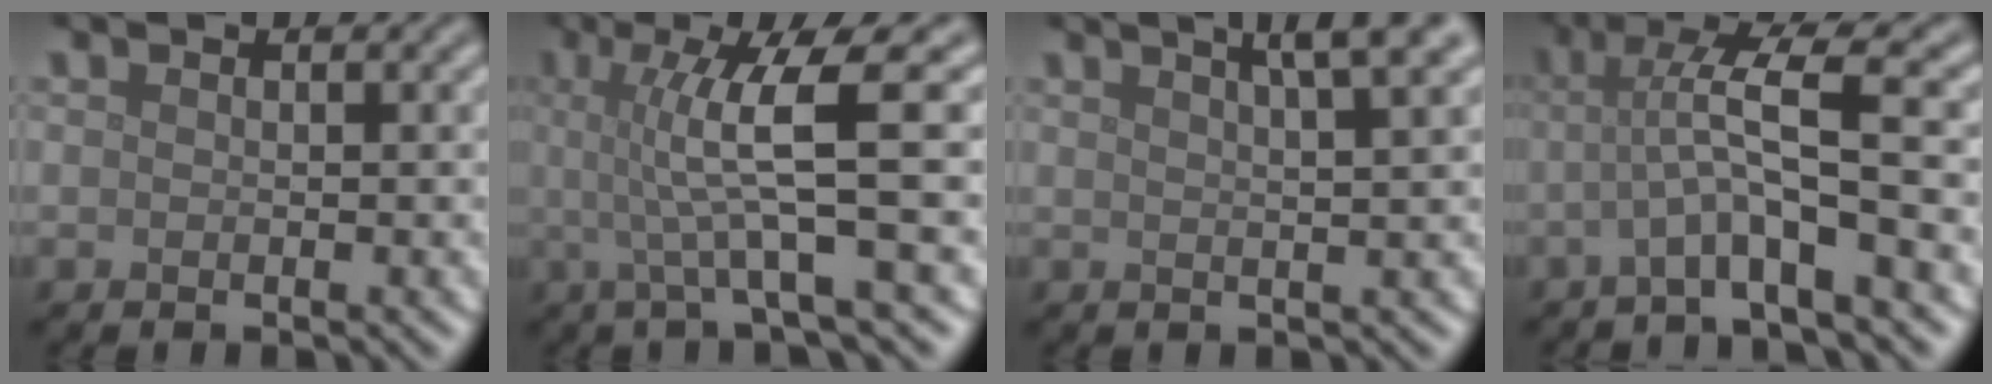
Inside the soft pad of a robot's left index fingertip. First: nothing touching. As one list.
[{"total": 6.6, "force": [0.6, 0.9, 6.5], "torque": [-0.113, 0.005, 0.010]}, {"total": 5.7, "force": [3.5, 1.5, 4.3], "torque": [-0.037, 0.028, 0.024]}, {"total": 5.1, "force": [-0.9, 0.4, 5.0], "torque": [-0.097, 0.013, -0.024]}]